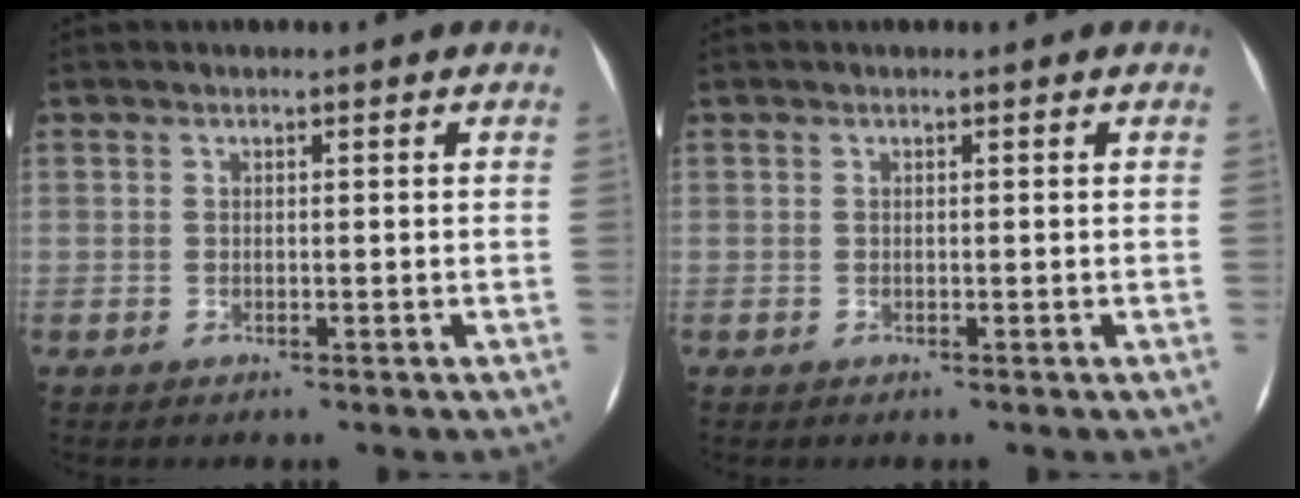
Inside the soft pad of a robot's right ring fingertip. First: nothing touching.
{"total": 0.0}